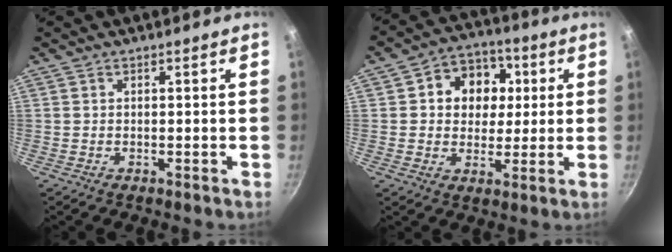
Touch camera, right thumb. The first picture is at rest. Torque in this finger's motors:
{"motor_torque": [-0.20, 0.40, 0.31, 0.21, 0.07]}